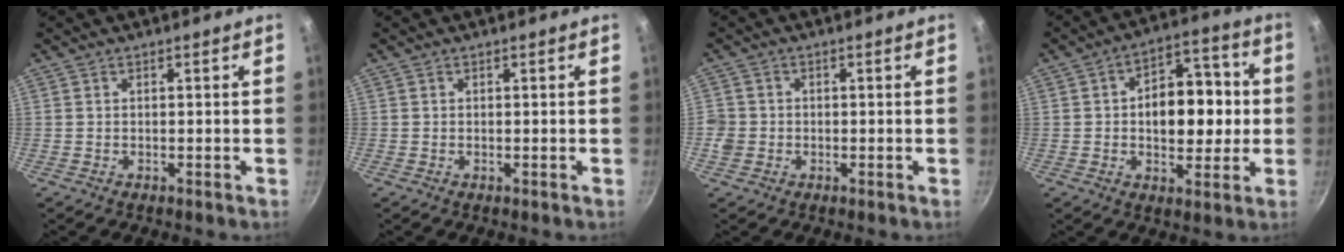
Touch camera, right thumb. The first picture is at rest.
{"total": 0.0}
{"total": 3.3, "force": [-0.7, 3.1, 1.0], "torque": [-0.009, 0.008, -0.016]}
{"total": 14.3, "force": [0.3, 8.7, 11.3], "torque": [-0.117, 0.028, 0.003]}